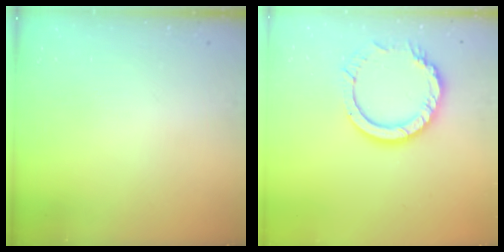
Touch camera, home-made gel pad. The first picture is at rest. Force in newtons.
{"total": 12.3, "press": 12.2, "slide": 1.0}